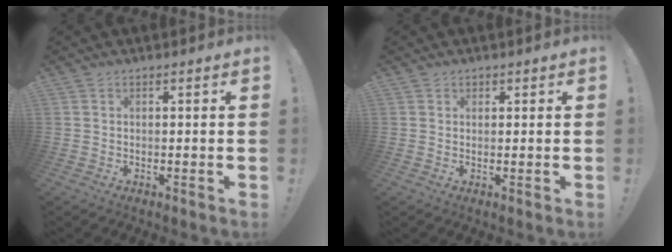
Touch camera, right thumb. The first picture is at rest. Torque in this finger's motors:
{"motor_torque": [0.03, 0.23, -0.14, -0.14, -0.05]}